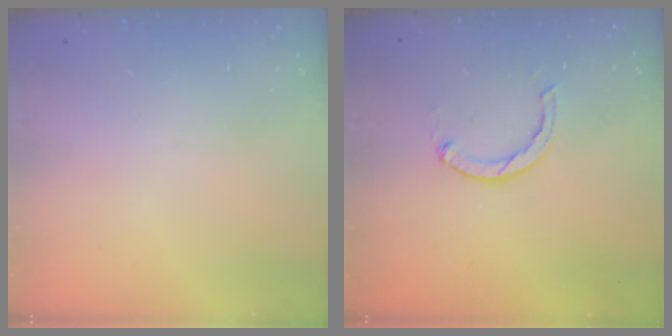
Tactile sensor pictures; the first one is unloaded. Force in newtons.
{"total": 3.1, "press": 3.1, "slide": 0.3}